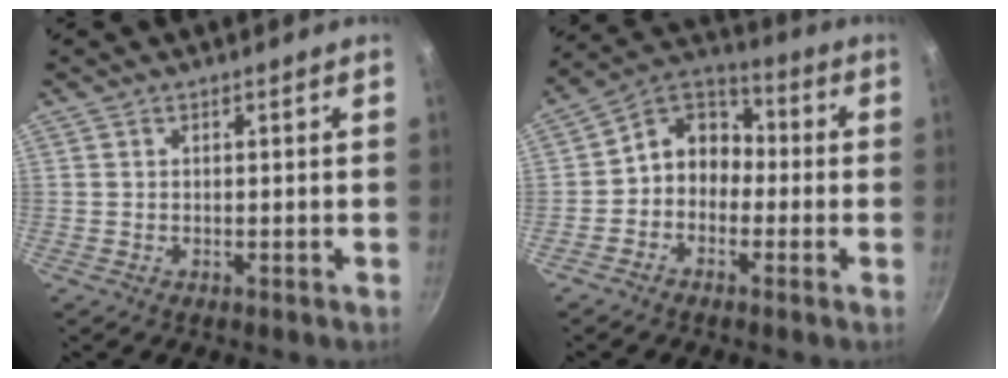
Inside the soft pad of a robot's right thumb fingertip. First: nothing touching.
{"total": 8.9, "force": [-1.5, 7.4, 4.8], "torque": [-0.040, 0.047, -0.053]}